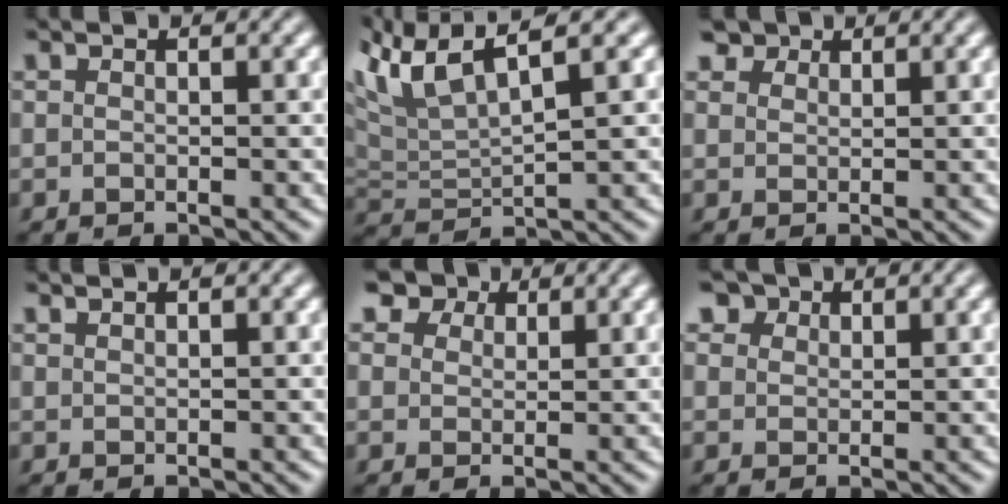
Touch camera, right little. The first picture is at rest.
{"total": 6.2, "force": [4.3, 1.5, 4.2], "torque": [-0.098, 0.020, 0.081]}
{"total": 2.7, "force": [2.2, 1.5, 0.7], "torque": [-0.021, -0.009, 0.047]}
{"total": 0.9, "force": [0.8, 0.2, 0.3], "torque": [-0.002, 0.000, 0.009]}
{"total": 5.0, "force": [3.7, 2.8, 1.8], "torque": [-0.052, -0.003, 0.062]}
{"total": 3.3, "force": [2.4, 2.1, 1.1], "torque": [-0.033, -0.002, 0.043]}